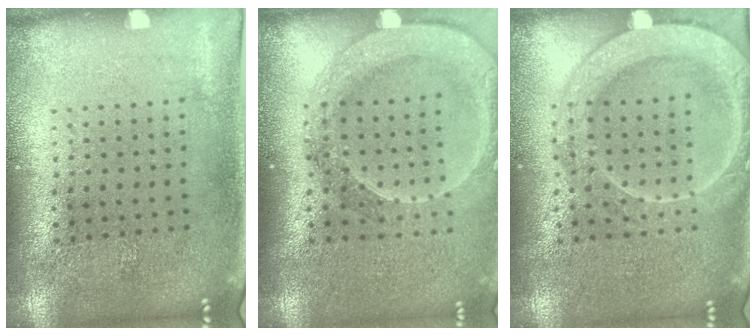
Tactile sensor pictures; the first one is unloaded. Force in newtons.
{"total": 2.2, "press": 2.0, "slide": 1.1}
{"total": 3.8, "press": 3.8, "slide": 0.5}